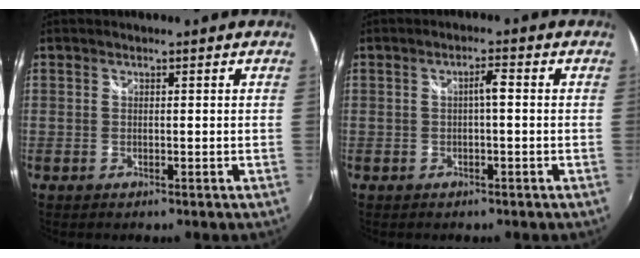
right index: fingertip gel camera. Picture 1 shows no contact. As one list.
[{"total": 2.0, "force": [-0.1, -0.1, 2.0], "torque": [-0.036, 0.007, -0.003]}]